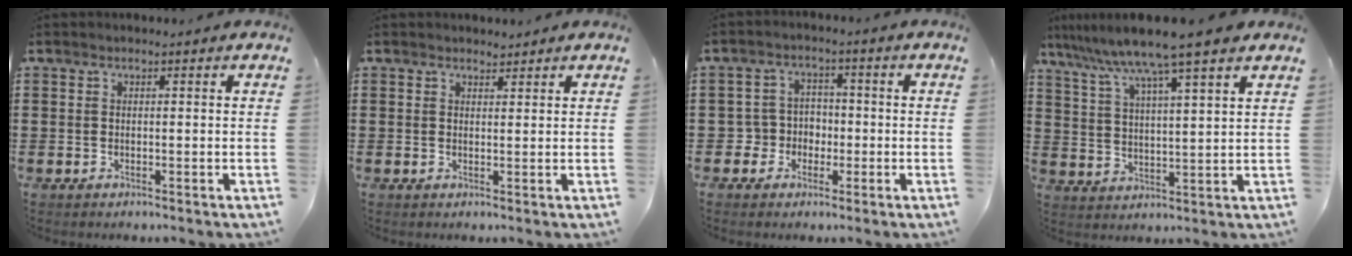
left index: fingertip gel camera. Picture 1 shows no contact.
{"total": 1.5, "force": [1.4, 0.5, 0.0], "torque": [-0.002, 0.004, 0.027]}
{"total": 4.0, "force": [-1.3, 3.7, 1.0], "torque": [-0.033, 0.010, -0.028]}
{"total": 8.0, "force": [6.8, -1.0, 4.2], "torque": [-0.107, -0.037, 0.111]}